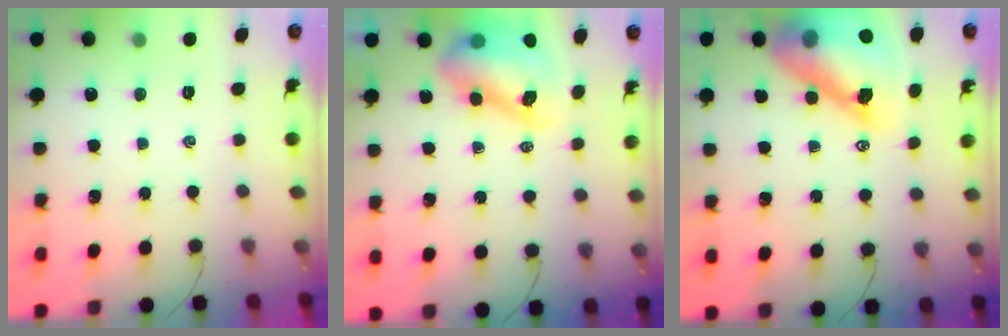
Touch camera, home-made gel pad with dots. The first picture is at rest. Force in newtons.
{"total": 9.3, "press": 9.0, "slide": 2.4}
{"total": 19.6, "press": 18.8, "slide": 5.4}